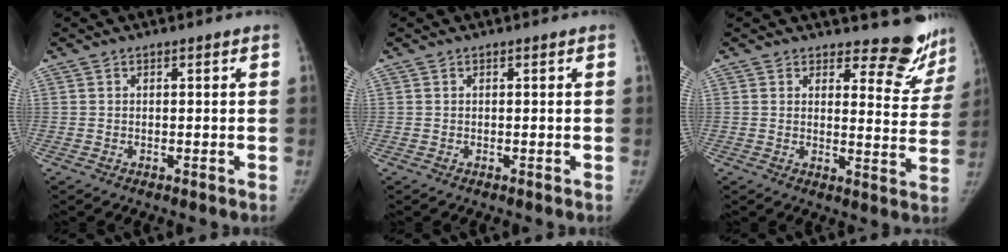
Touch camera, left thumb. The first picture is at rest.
{"total": 0.0}
{"total": 9.8, "force": [9.1, 3.3, 1.6], "torque": [0.025, -0.092, 0.090]}